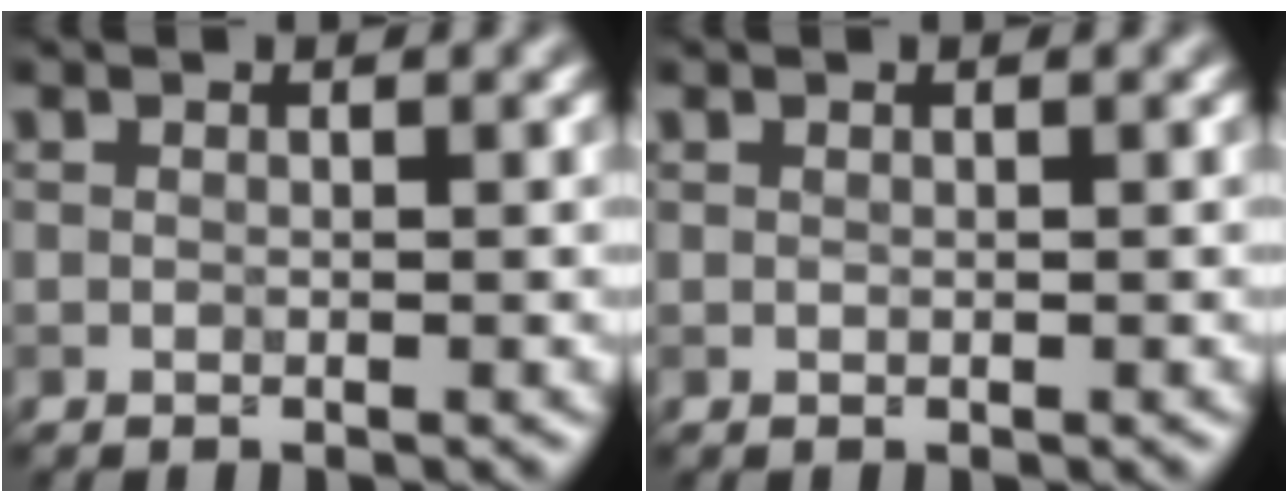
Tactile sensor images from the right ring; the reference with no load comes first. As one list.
[{"total": 0.0}]